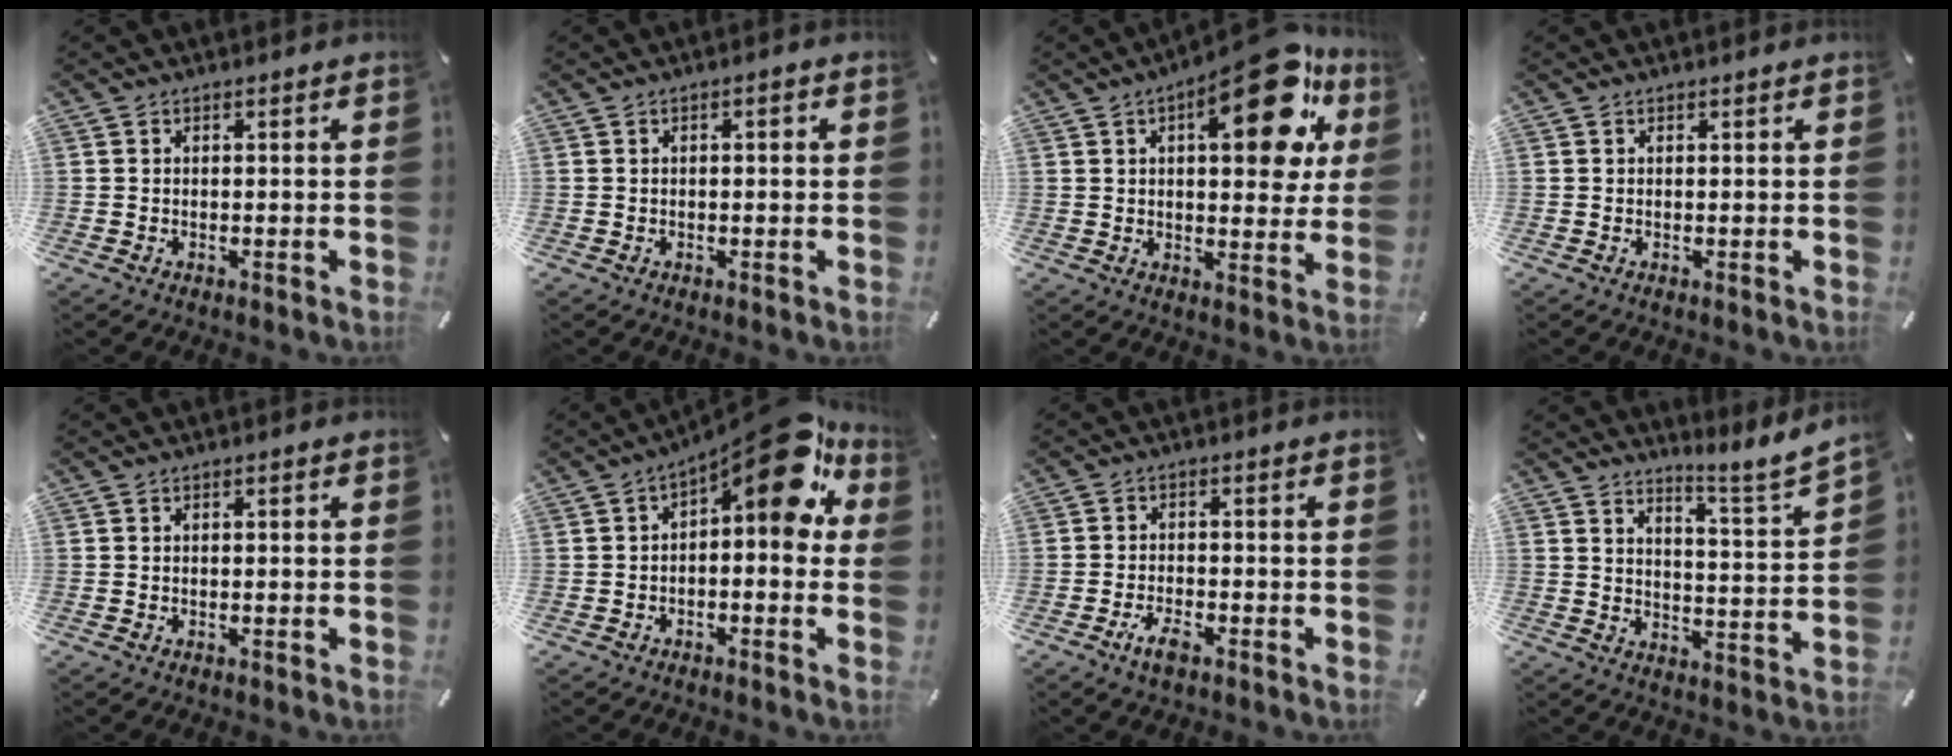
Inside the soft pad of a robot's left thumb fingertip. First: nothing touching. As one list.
[{"total": 1.3, "force": [-0.2, 0.4, 1.2], "torque": [-0.022, 0.002, -0.004]}, {"total": 21.4, "force": [10.4, 8.5, 16.6], "torque": [-0.224, -0.049, 0.156]}, {"total": 0.0}, {"total": 0.5, "force": [-0.1, 0.1, 0.5], "torque": [-0.009, -0.002, -0.002]}, {"total": 14.5, "force": [7.0, 5.6, 11.4], "torque": [-0.149, -0.062, 0.113]}, {"total": 3.8, "force": [-2.5, 1.6, 2.5], "torque": [-0.060, 0.007, -0.050]}, {"total": 7.0, "force": [6.1, 0.6, 3.4], "torque": [-0.049, -0.063, 0.097]}]